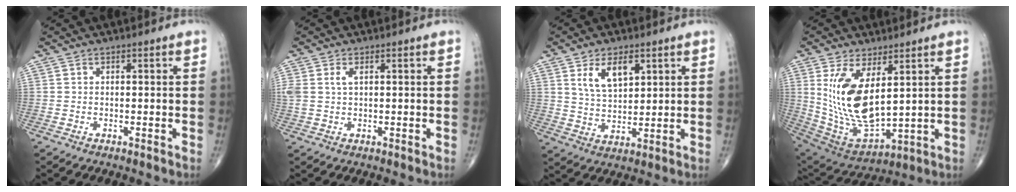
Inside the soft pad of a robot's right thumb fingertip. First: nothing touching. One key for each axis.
{"total": 3.1, "fx": 1.0, "fy": 1.6, "fz": 2.4, "tx": -0.063, "ty": 0.010, "tz": 0.024}
{"total": 8.0, "fx": 3.6, "fy": 4.2, "fz": 5.8, "tx": -0.089, "ty": -0.020, "tz": 0.072}
{"total": 16.3, "fx": 4.2, "fy": 7.6, "fz": 13.7, "tx": -0.253, "ty": -0.025, "tz": 0.107}